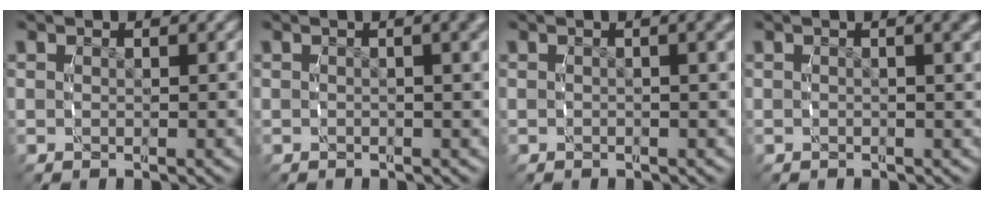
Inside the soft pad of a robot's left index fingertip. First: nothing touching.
{"total": 2.0, "force": [0.5, 0.3, 1.9], "torque": [-0.018, 0.005, 0.002]}
{"total": 1.5, "force": [0.2, 0.1, 1.5], "torque": [-0.012, 0.004, -0.001]}
{"total": 1.7, "force": [0.4, 0.1, 1.6], "torque": [-0.015, 0.002, 0.003]}